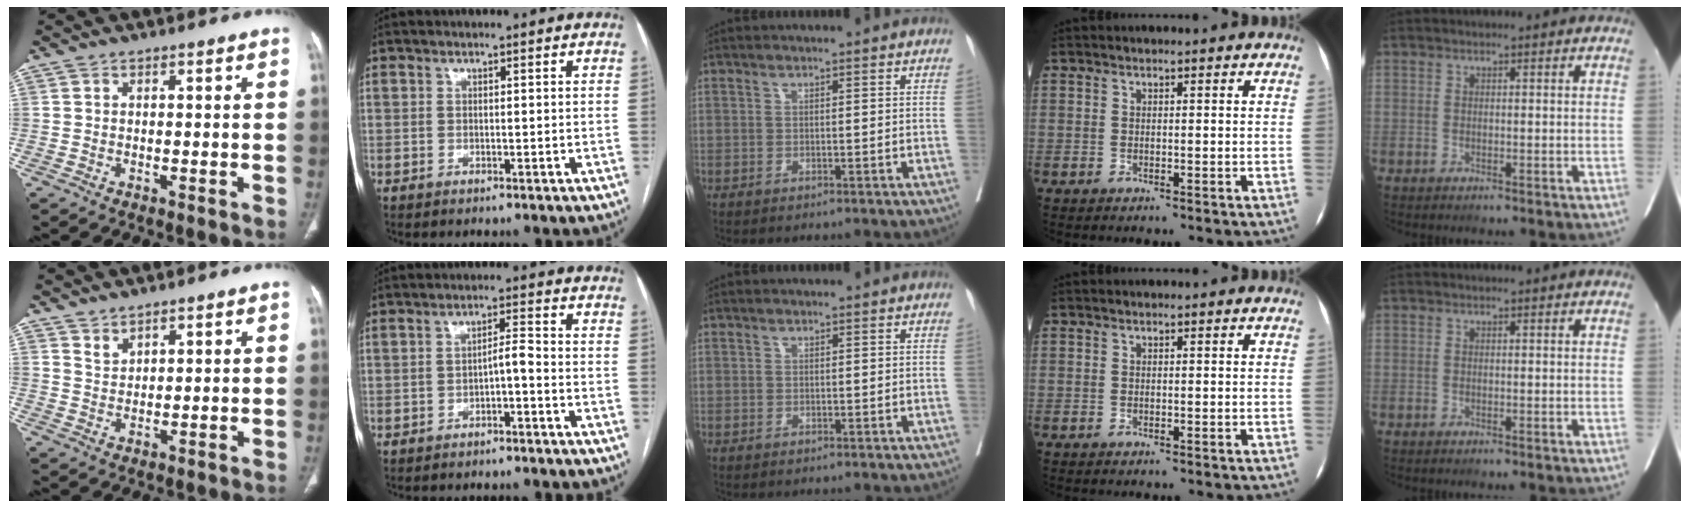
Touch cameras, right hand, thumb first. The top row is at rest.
{"thumb": {"total": 2.1, "force": [1.9, 0.6, 0.6], "torque": [-0.004, -0.014, 0.039]}, "index": {"total": 2.7, "force": [-1.4, 0.3, 2.3], "torque": [-0.037, 0.006, -0.021]}}